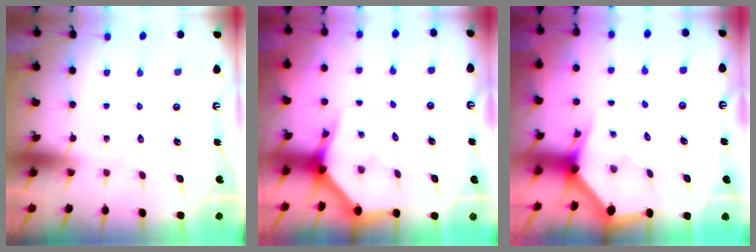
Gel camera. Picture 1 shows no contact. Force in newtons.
{"total": 3.8, "press": 3.8, "slide": 0.2}
{"total": 2.6, "press": 2.6, "slide": 0.2}